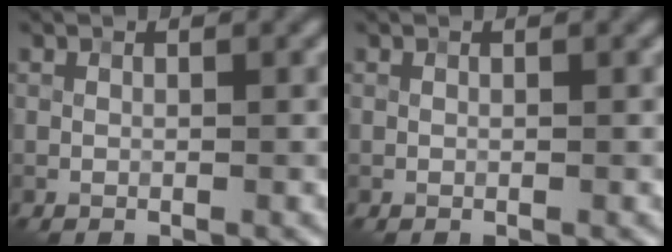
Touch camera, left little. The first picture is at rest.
{"total": 0.0}